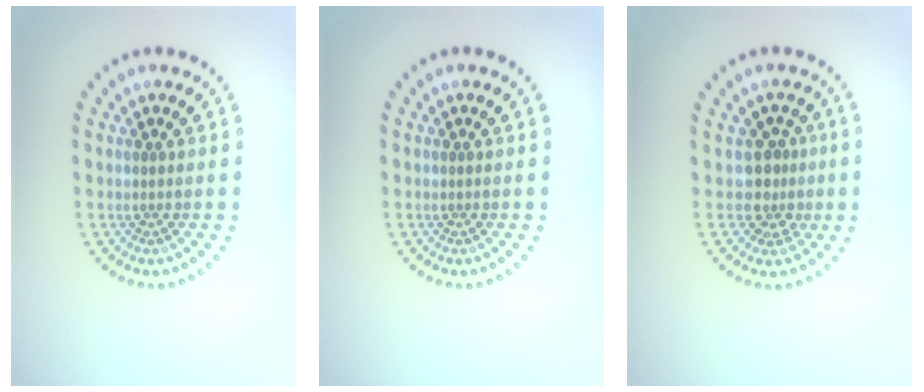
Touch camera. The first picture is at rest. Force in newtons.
{"total": 0.0}
{"total": 2.6, "press": 1.9, "slide": 1.8}